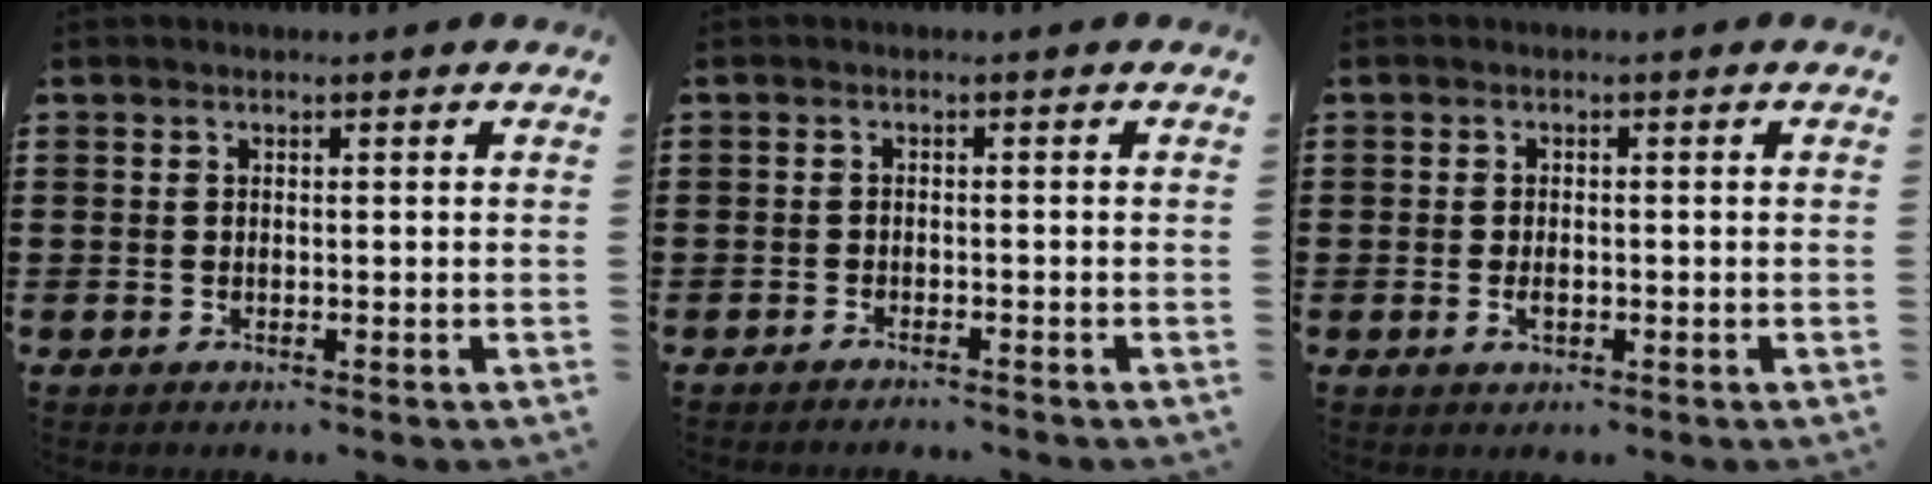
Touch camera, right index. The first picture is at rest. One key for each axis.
{"total": 1.4, "fx": -1.3, "fy": -0.2, "fz": 0.0, "tx": -0.003, "ty": -0.001, "tz": -0.027}
{"total": 1.7, "fx": -0.3, "fy": 0.9, "fz": 1.5, "tx": -0.027, "ty": 0.000, "tz": -0.005}